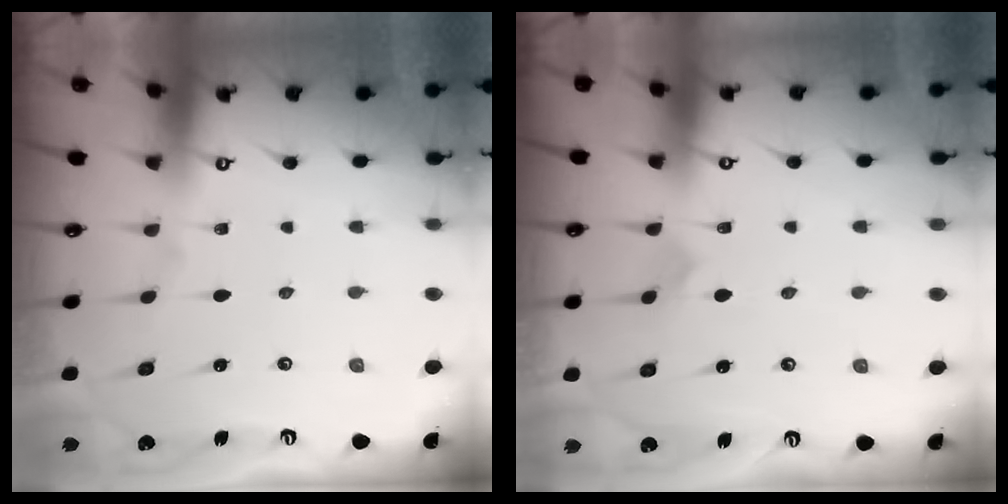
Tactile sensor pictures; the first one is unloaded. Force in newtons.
{"total": 4.3, "press": 4.2, "slide": 0.6}